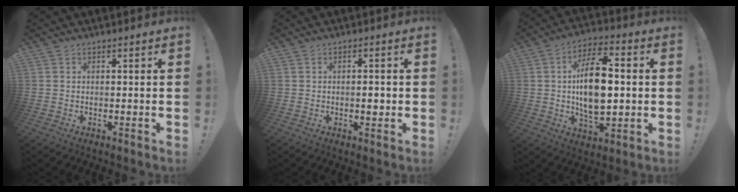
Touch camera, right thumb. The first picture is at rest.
{"total": 2.2, "force": [-0.5, 1.0, 1.9], "torque": [-0.016, -0.002, -0.012]}
{"total": 16.3, "force": [0.8, 8.5, 13.8], "torque": [-0.236, 0.005, 0.006]}